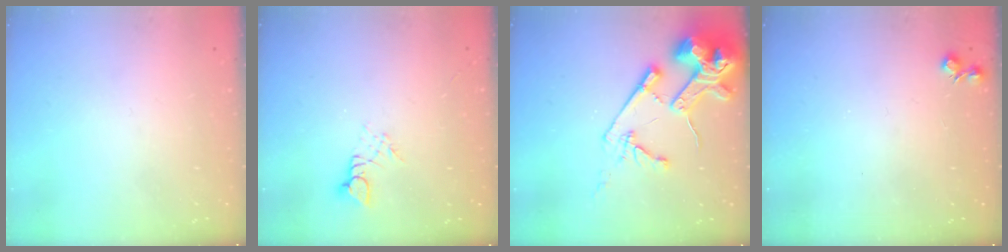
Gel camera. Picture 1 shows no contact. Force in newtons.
{"total": 2.7, "press": 2.7, "slide": 0.3}
{"total": 17.9, "press": 17.7, "slide": 2.2}
{"total": 5.4, "press": 5.4, "slide": 0.7}